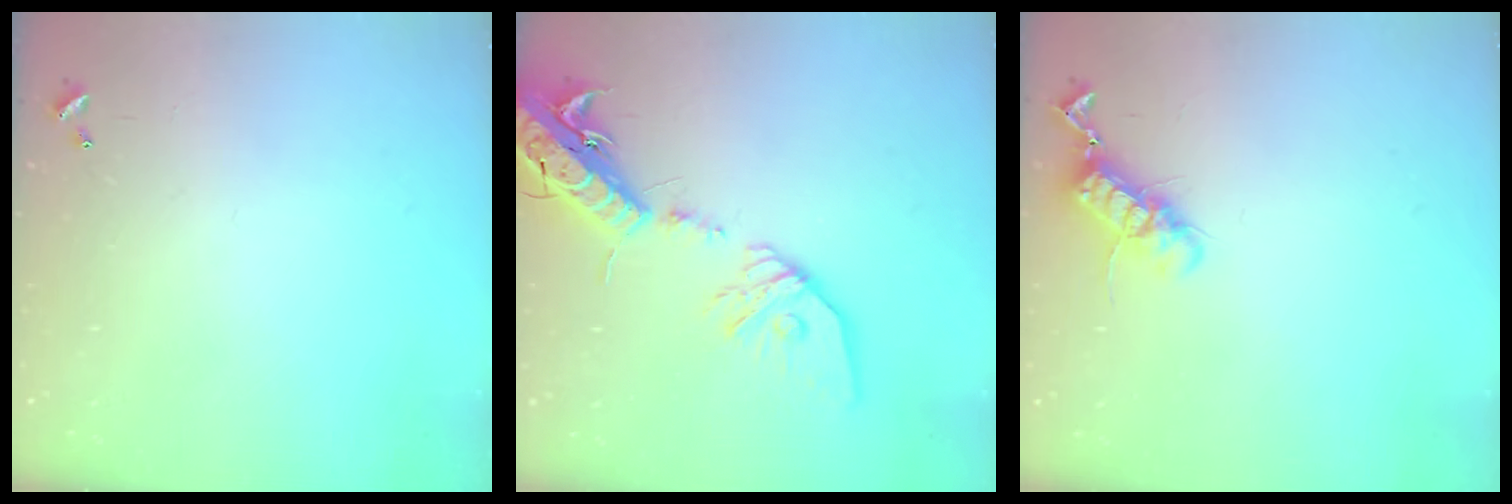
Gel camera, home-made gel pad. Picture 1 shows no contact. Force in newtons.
{"total": 21.0, "press": 20.6, "slide": 4.1}
{"total": 11.7, "press": 11.7, "slide": 0.9}